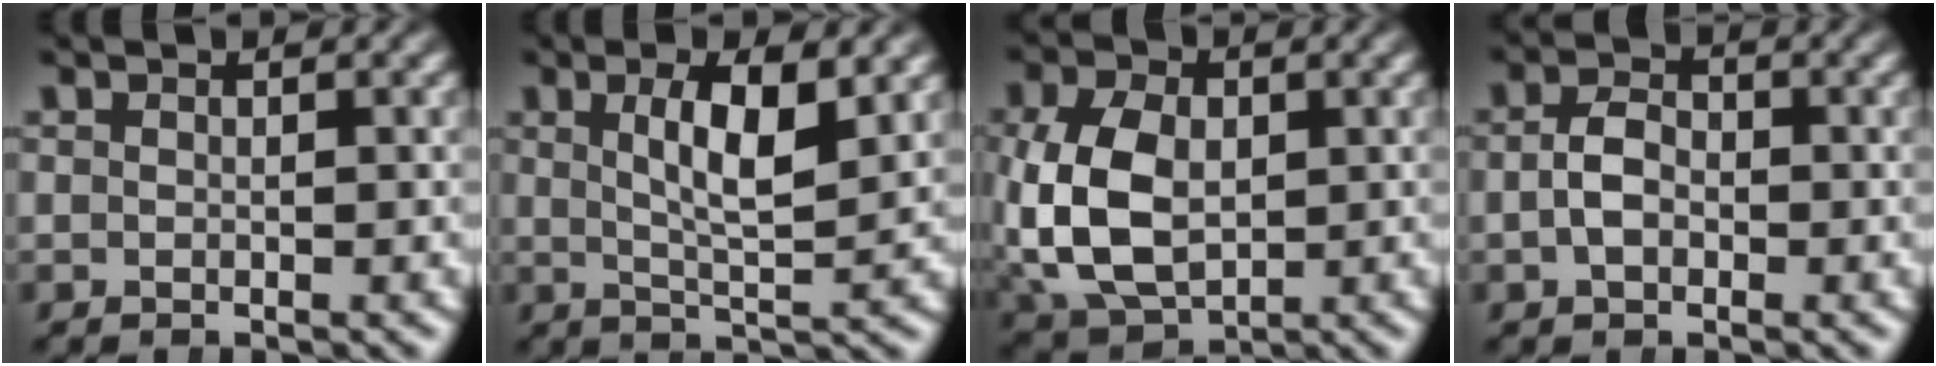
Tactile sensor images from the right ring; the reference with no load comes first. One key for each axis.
{"total": 4.6, "fx": 0.9, "fy": 1.1, "fz": 4.4, "tx": -0.067, "ty": -0.009, "tz": 0.024}
{"total": 9.6, "fx": -0.8, "fy": 7.6, "fz": 5.8, "tx": -0.149, "ty": -0.029, "tz": 0.005}
{"total": 2.9, "fx": -0.6, "fy": 2.0, "fz": 2.0, "tx": -0.043, "ty": -0.004, "tz": -0.008}